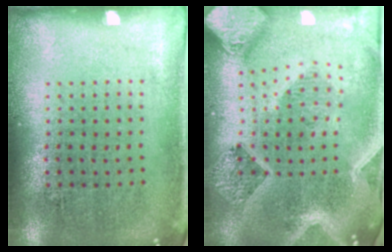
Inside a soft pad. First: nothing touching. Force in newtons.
{"total": 4.1, "press": 3.1, "slide": 2.6}